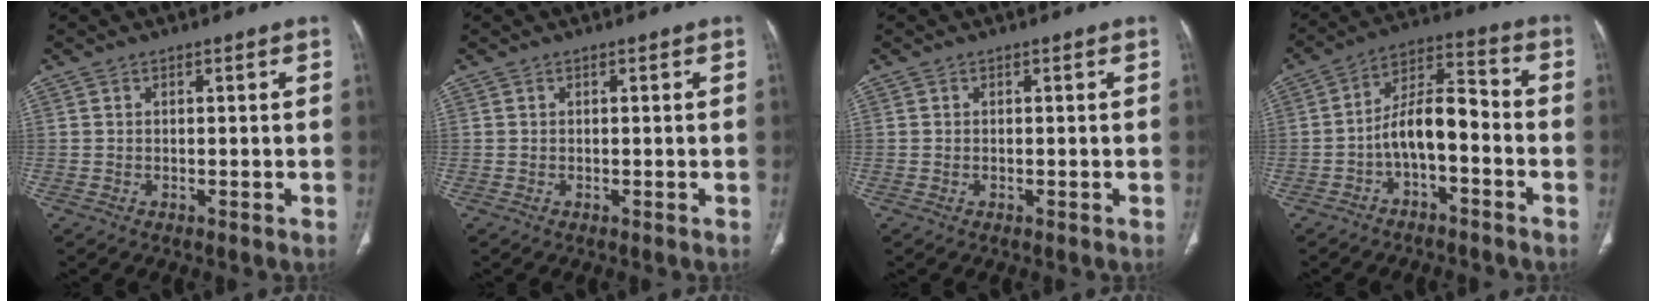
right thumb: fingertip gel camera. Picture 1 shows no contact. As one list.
[{"total": 0.0}, {"total": 0.0}, {"total": 9.7, "force": [-3.2, 4.3, 8.0], "torque": [-0.134, 0.061, -0.063]}]